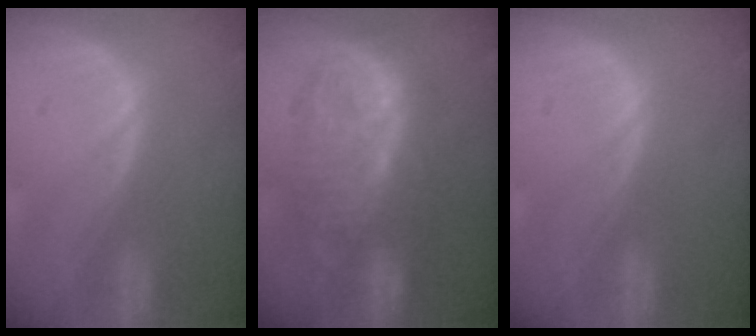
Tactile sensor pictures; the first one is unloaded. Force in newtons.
{"total": 10.4, "press": 10.4, "slide": 0.4}
{"total": 0.0}